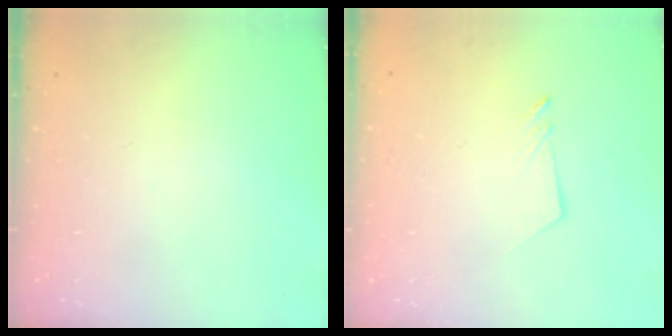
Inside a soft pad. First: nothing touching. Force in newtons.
{"total": 2.5, "press": 2.5, "slide": 0.2}